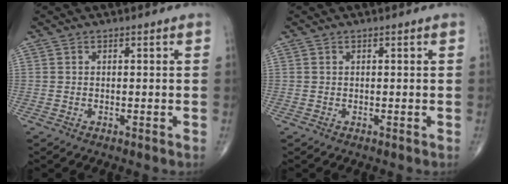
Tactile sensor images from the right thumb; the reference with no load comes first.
{"total": 0.0}